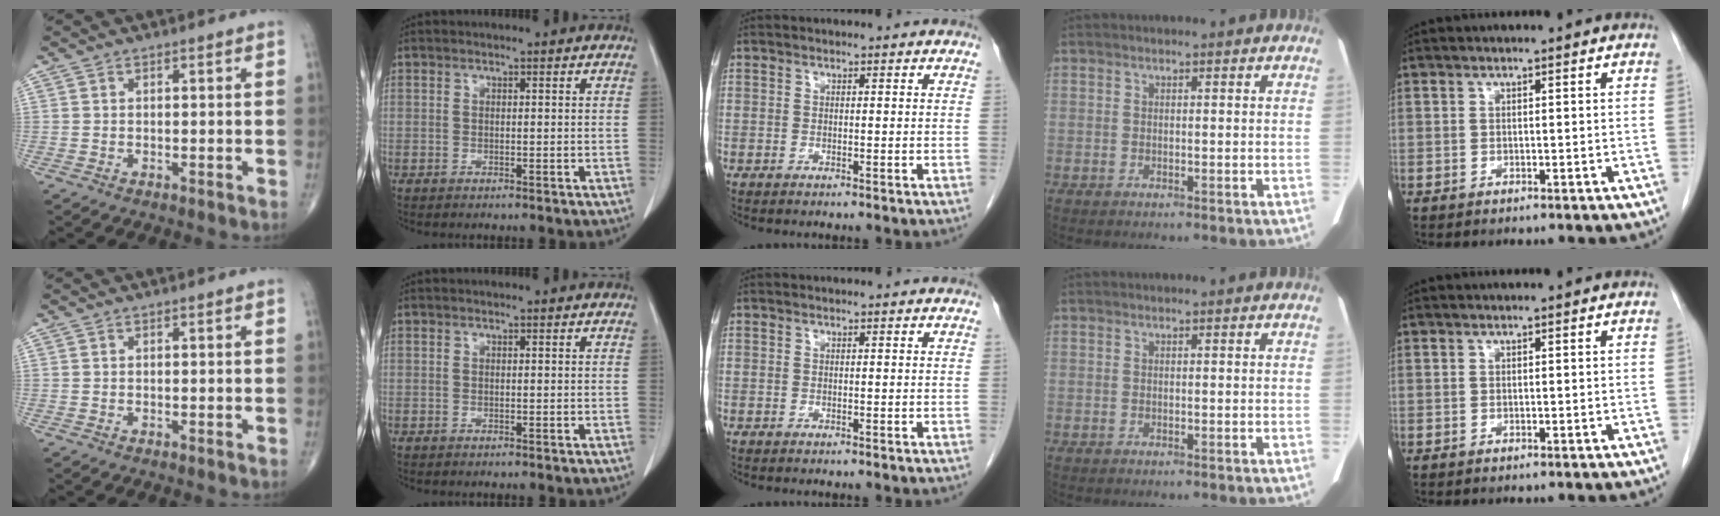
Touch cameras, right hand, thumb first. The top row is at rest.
{}